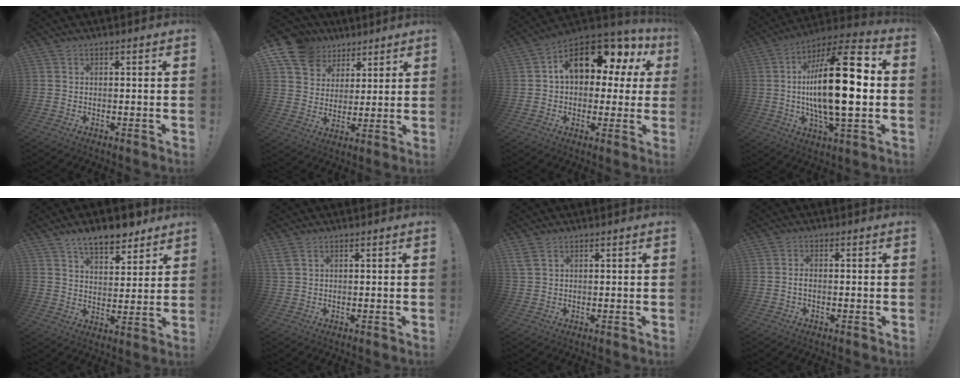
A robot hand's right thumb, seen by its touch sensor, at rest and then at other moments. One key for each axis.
{"total": 12.8, "fx": 8.3, "fy": 9.0, "fz": 3.7, "tx": -0.071, "ty": -0.051, "tz": 0.161}
{"total": 14.7, "fx": 6.4, "fy": 8.4, "fz": 10.2, "tx": -0.151, "ty": -0.036, "tz": 0.106}
{"total": 26.6, "fx": -0.5, "fy": 8.6, "fz": 25.1, "tx": -0.438, "ty": -0.002, "tz": -0.020}
{"total": 9.9, "fx": 7.6, "fy": 4.1, "fz": 4.9, "tx": -0.074, "ty": -0.046, "tz": 0.138}
{"total": 2.5, "fx": 1.4, "fy": 1.2, "fz": 1.6, "tx": -0.036, "ty": 0.003, "tz": 0.028}
{"total": 3.0, "fx": 1.7, "fy": 1.5, "fz": 2.0, "tx": -0.044, "ty": 0.002, "tz": 0.034}
{"total": 1.7, "fx": -0.6, "fy": 0.7, "fz": 1.4, "tx": -0.031, "ty": 0.007, "tz": -0.010}